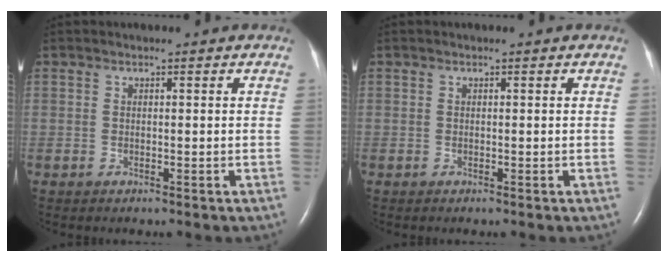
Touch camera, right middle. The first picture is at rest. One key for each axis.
{"total": 0.0}